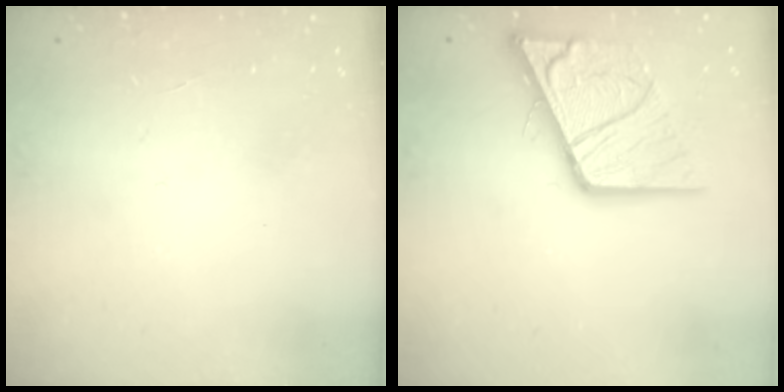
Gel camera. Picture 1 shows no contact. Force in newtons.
{"total": 17.2, "press": 17.1, "slide": 1.8}